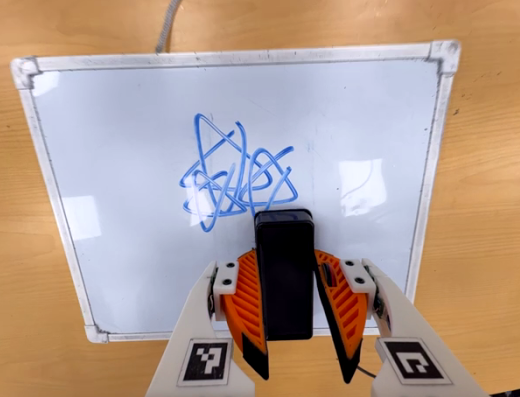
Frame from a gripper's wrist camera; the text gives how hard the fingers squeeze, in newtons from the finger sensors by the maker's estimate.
{"total": 5.6, "left": 5.3, "right": 6.0}